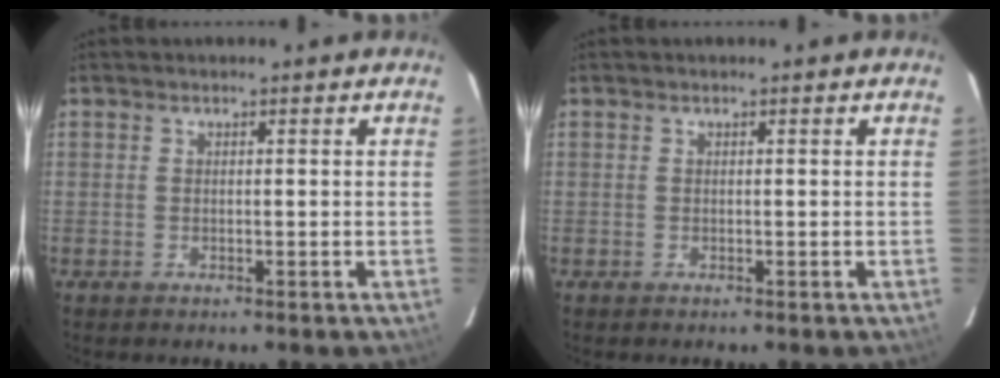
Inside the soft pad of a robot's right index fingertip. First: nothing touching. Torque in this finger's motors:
{"motor_torque": [0.00, 0.00, 0.02, 0.01]}